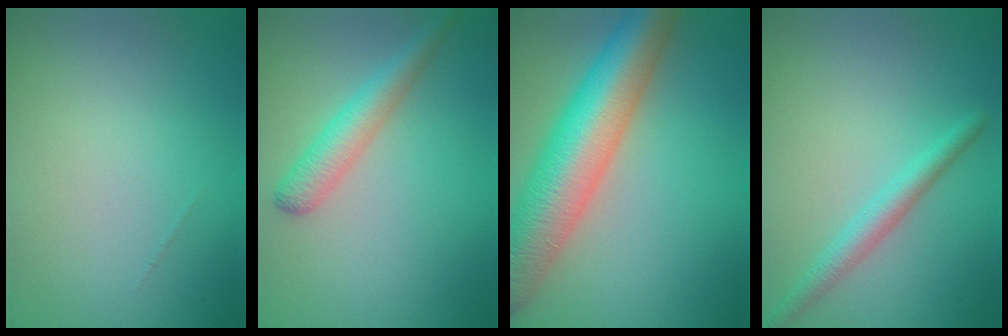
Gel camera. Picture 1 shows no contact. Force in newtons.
{"total": 3.1, "press": 3.1, "slide": 0.1}
{"total": 10.3, "press": 10.3, "slide": 0.4}
{"total": 2.3, "press": 2.3, "slide": 0.0}